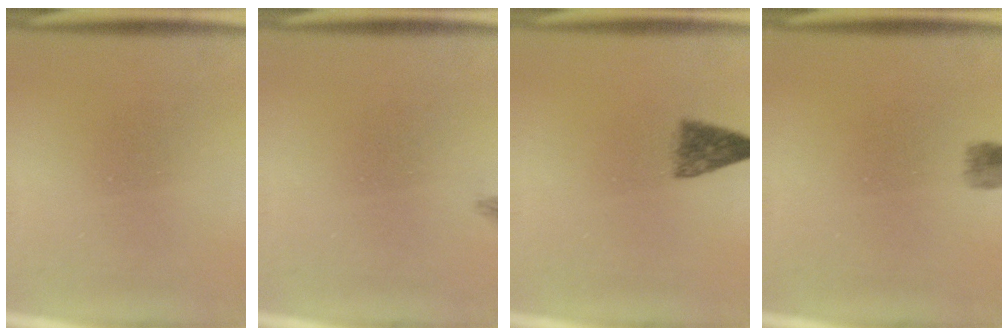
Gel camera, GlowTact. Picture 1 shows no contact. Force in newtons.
{"total": 0.9}
{"total": 4.1}
{"total": 1.3}